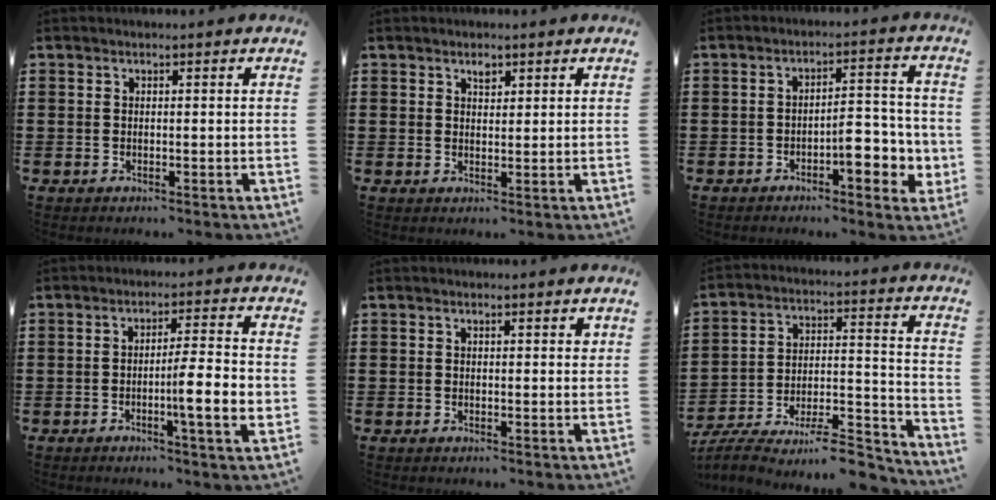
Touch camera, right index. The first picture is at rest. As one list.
[{"total": 1.5, "force": [1.0, 0.8, 0.8], "torque": [-0.011, -0.001, 0.017]}, {"total": 6.1, "force": [-2.4, 2.3, 5.1], "torque": [-0.068, 0.002, -0.046]}, {"total": 7.8, "force": [-1.7, 0.6, 7.6], "torque": [-0.117, -0.010, -0.029]}, {"total": 0.8, "force": [0.4, 0.3, 0.6], "torque": [-0.005, 0.000, 0.005]}, {"total": 9.6, "force": [-8.4, 1.8, 4.3], "torque": [-0.049, 0.020, -0.158]}]